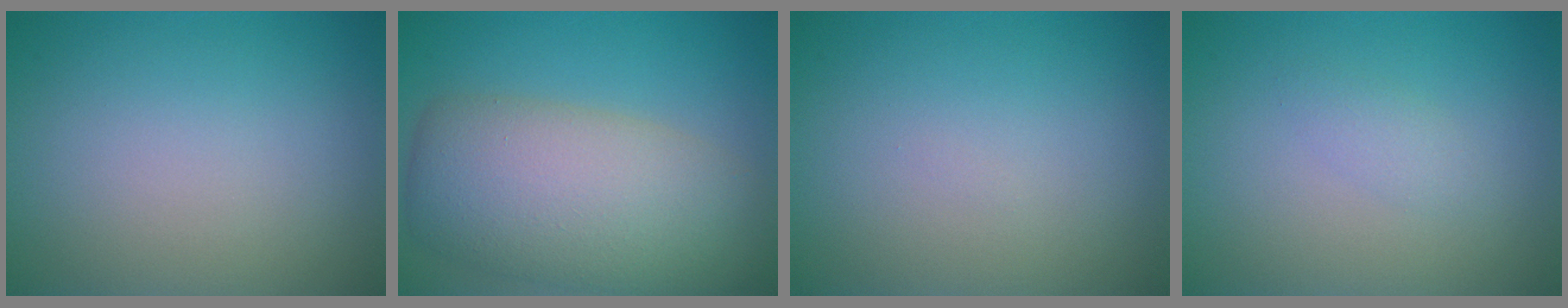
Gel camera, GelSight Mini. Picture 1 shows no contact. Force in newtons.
{"total": 9.8, "press": 9.7, "slide": 0.6}
{"total": 0.0}
{"total": 1.1, "press": 1.1, "slide": 0.0}